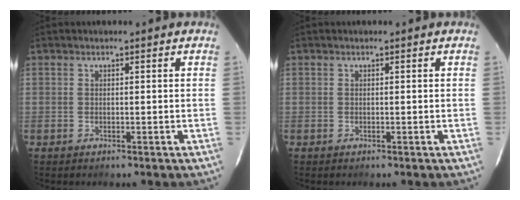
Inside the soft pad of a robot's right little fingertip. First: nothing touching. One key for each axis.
{"total": 0.0}